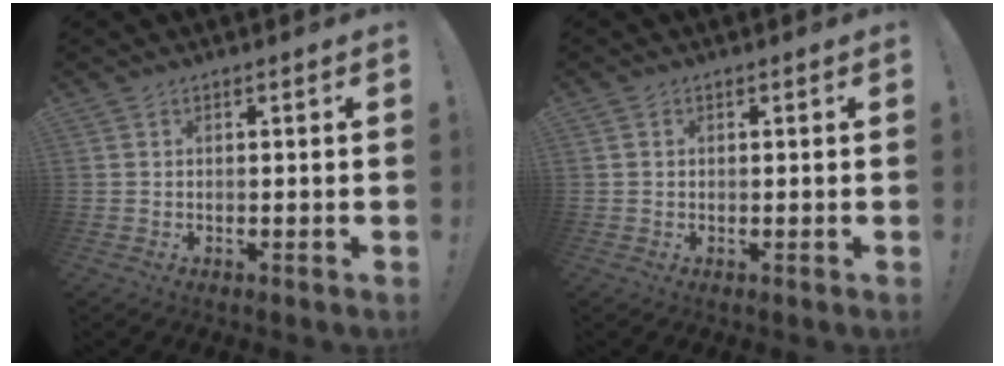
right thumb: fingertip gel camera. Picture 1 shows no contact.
{"total": 0.6, "force": [0.0, 0.6, 0.1], "torque": [-0.004, 0.004, 0.001]}